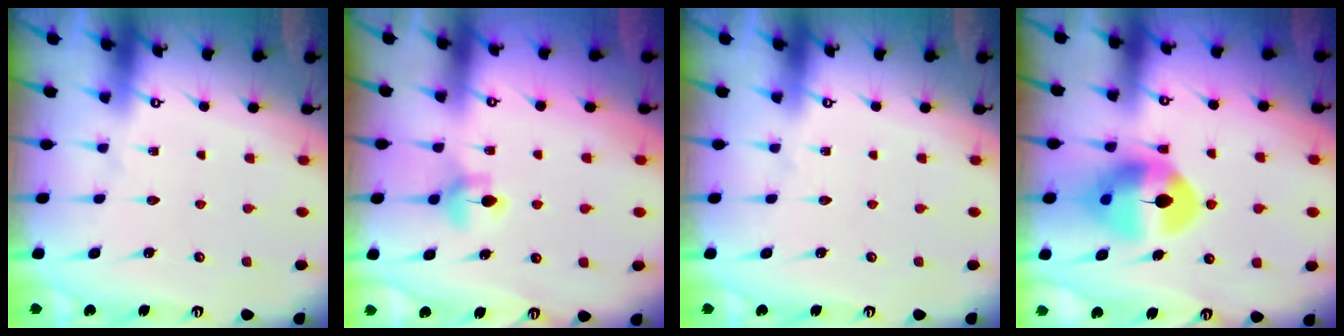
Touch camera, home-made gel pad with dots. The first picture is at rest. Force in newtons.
{"total": 5.7, "press": 5.6, "slide": 0.6}
{"total": 0.0}
{"total": 11.3, "press": 11.2, "slide": 1.7}